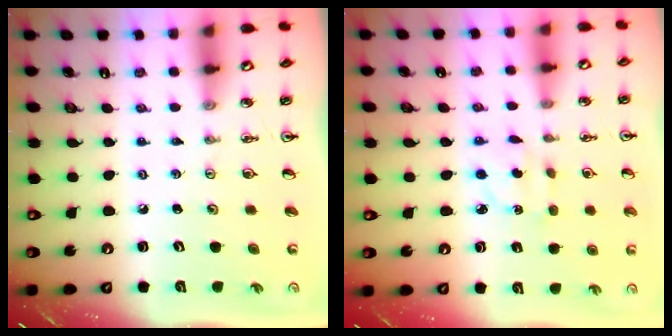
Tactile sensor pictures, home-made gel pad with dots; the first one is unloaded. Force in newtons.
{"total": 2.9, "press": 2.9, "slide": 0.6}